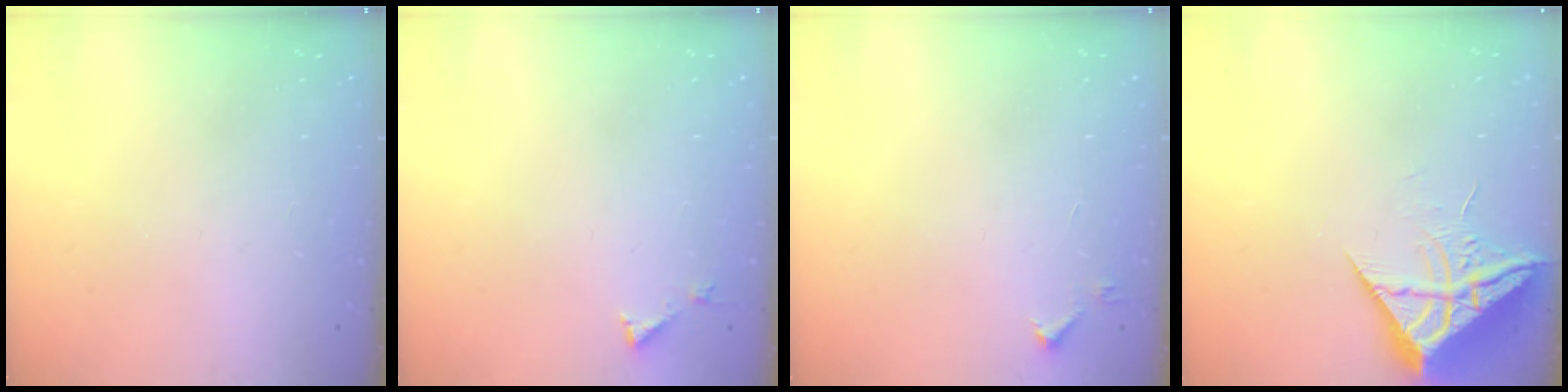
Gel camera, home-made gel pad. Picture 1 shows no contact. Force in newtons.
{"total": 3.0, "press": 3.0, "slide": 0.2}
{"total": 3.8, "press": 3.7, "slide": 0.6}
{"total": 10.4, "press": 10.4, "slide": 0.8}